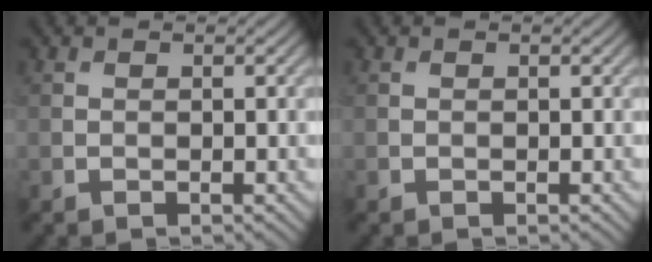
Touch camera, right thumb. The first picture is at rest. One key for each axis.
{"total": 0.0}